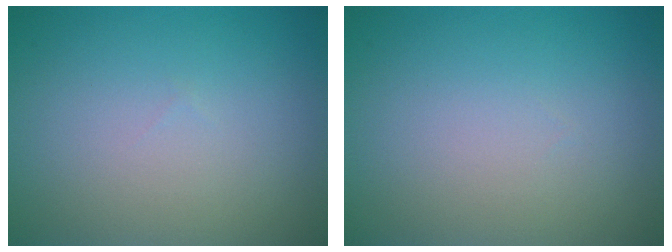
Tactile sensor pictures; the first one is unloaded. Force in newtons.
{"total": 0.0}